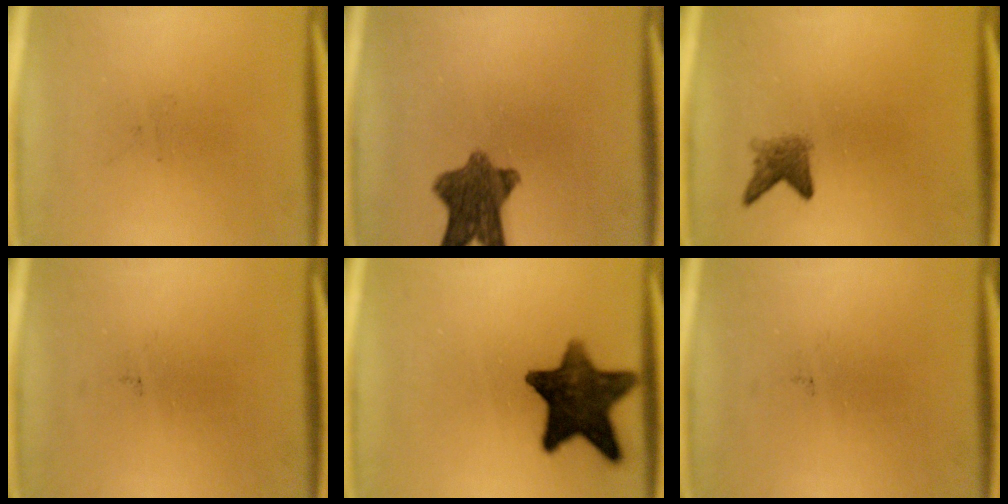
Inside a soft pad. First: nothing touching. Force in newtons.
{"total": 9.3}
{"total": 2.6}
{"total": 0.0}
{"total": 13.2}
{"total": 0.0}